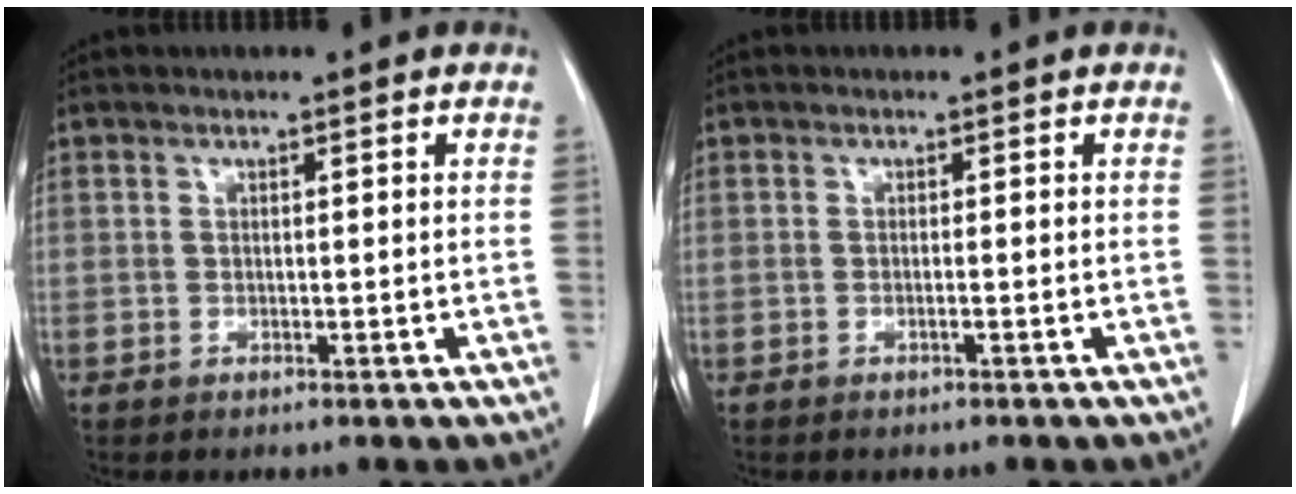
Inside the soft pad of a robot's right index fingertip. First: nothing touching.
{"total": 0.6, "force": [-0.3, -0.1, 0.5], "torque": [-0.011, 0.000, -0.004]}